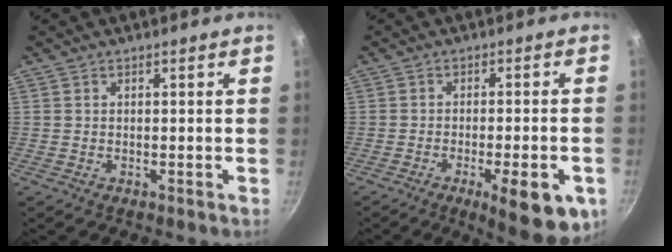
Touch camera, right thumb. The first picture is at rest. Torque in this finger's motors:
{"motor_torque": [1.01, 1.30, 0.05, -0.14, 0.24]}